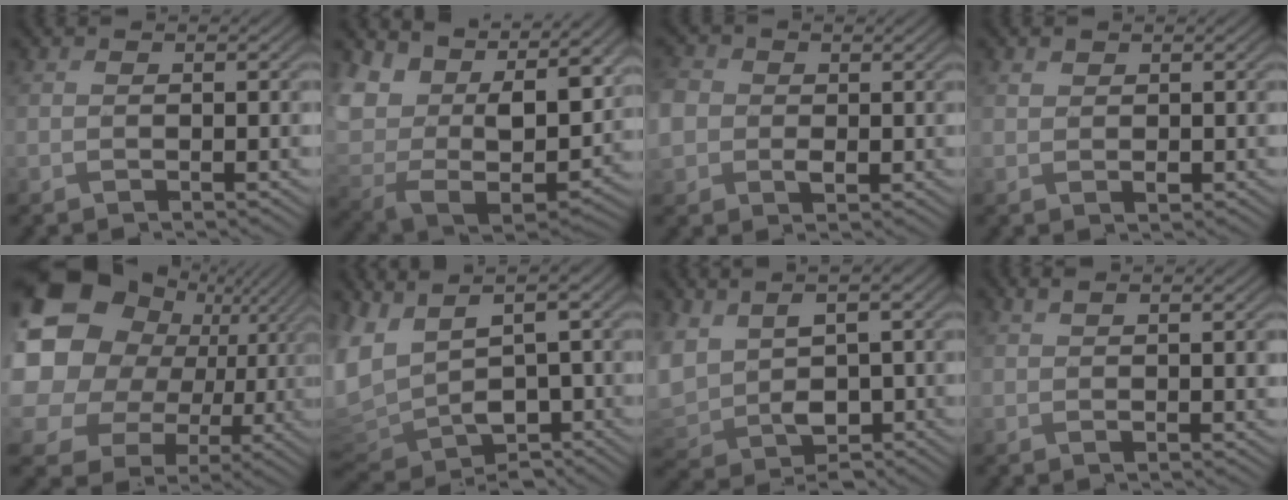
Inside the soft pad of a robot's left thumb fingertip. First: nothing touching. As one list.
[{"total": 14.8, "force": [7.7, 8.5, 9.3], "torque": [-0.243, 0.000, 0.146]}, {"total": 5.7, "force": [0.2, 4.8, 3.1], "torque": [-0.100, -0.002, -0.002]}, {"total": 1.4, "force": [0.7, 0.9, 0.7], "torque": [-0.013, -0.001, 0.015]}, {"total": 22.8, "force": [6.1, 18.6, 11.7], "torque": [-0.292, 0.023, 0.098]}, {"total": 9.9, "force": [-0.2, 6.5, 7.5], "torque": [-0.199, -0.023, 0.003]}, {"total": 8.4, "force": [1.1, 6.0, 5.8], "torque": [-0.154, -0.027, 0.029]}, {"total": 2.4, "force": [1.1, 0.5, 2.1], "torque": [-0.037, 0.003, 0.023]}]